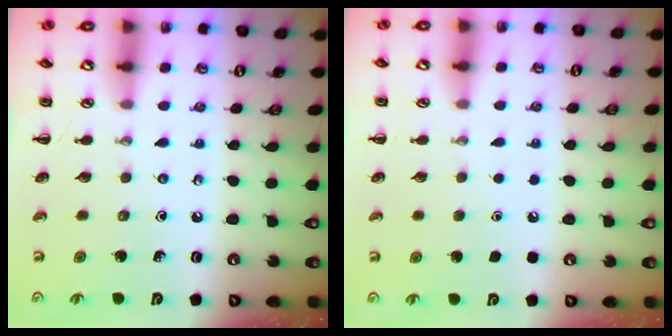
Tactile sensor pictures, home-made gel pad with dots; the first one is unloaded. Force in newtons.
{"total": 1.8, "press": 1.8, "slide": 0.1}